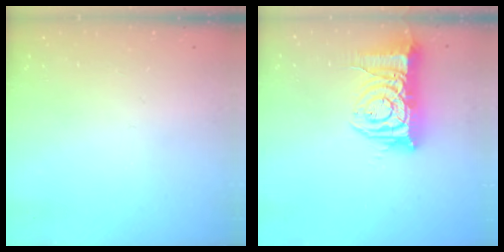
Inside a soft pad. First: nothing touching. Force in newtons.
{"total": 11.9, "press": 11.9, "slide": 1.2}